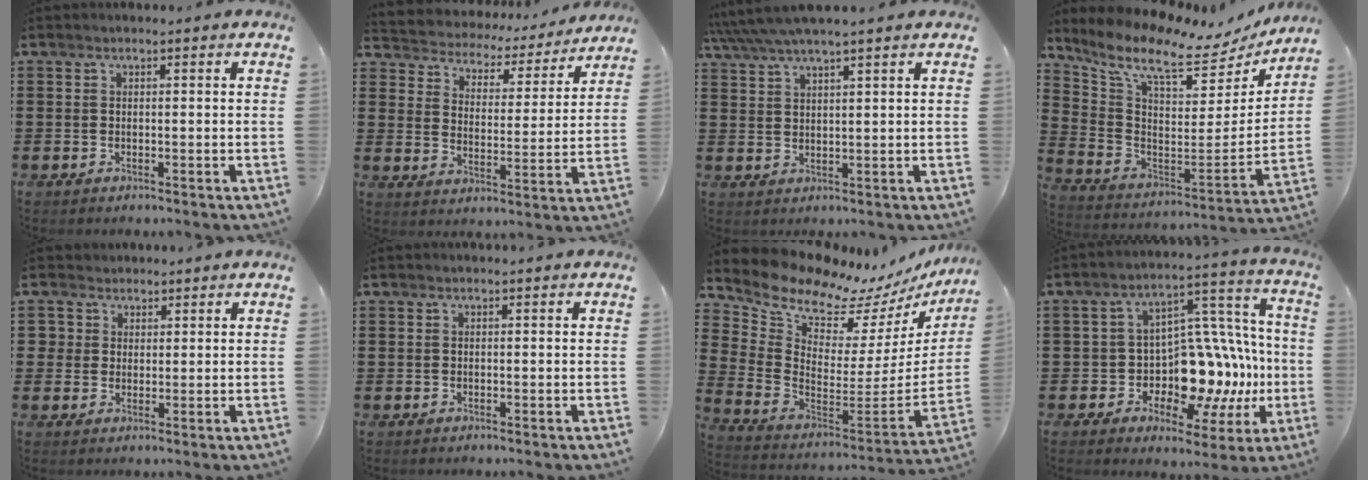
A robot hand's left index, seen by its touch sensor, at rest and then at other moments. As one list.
[{"total": 3.3, "force": [3.3, 0.6, -0.2], "torque": [-0.022, -0.031, 0.046]}, {"total": 3.7, "force": [3.1, 0.1, 2.0], "torque": [-0.049, -0.005, 0.055]}, {"total": 10.0, "force": [8.0, 2.5, 5.4], "torque": [-0.132, -0.060, 0.136]}, {"total": 3.4, "force": [1.8, 2.9, -0.1], "torque": [-0.007, 0.008, 0.031]}, {"total": 0.0}, {"total": 9.9, "force": [9.2, 3.1, 1.9], "torque": [-0.083, -0.084, 0.157]}, {"total": 10.6, "force": [-1.0, 8.8, 5.8], "torque": [-0.102, -0.024, -0.003]}]